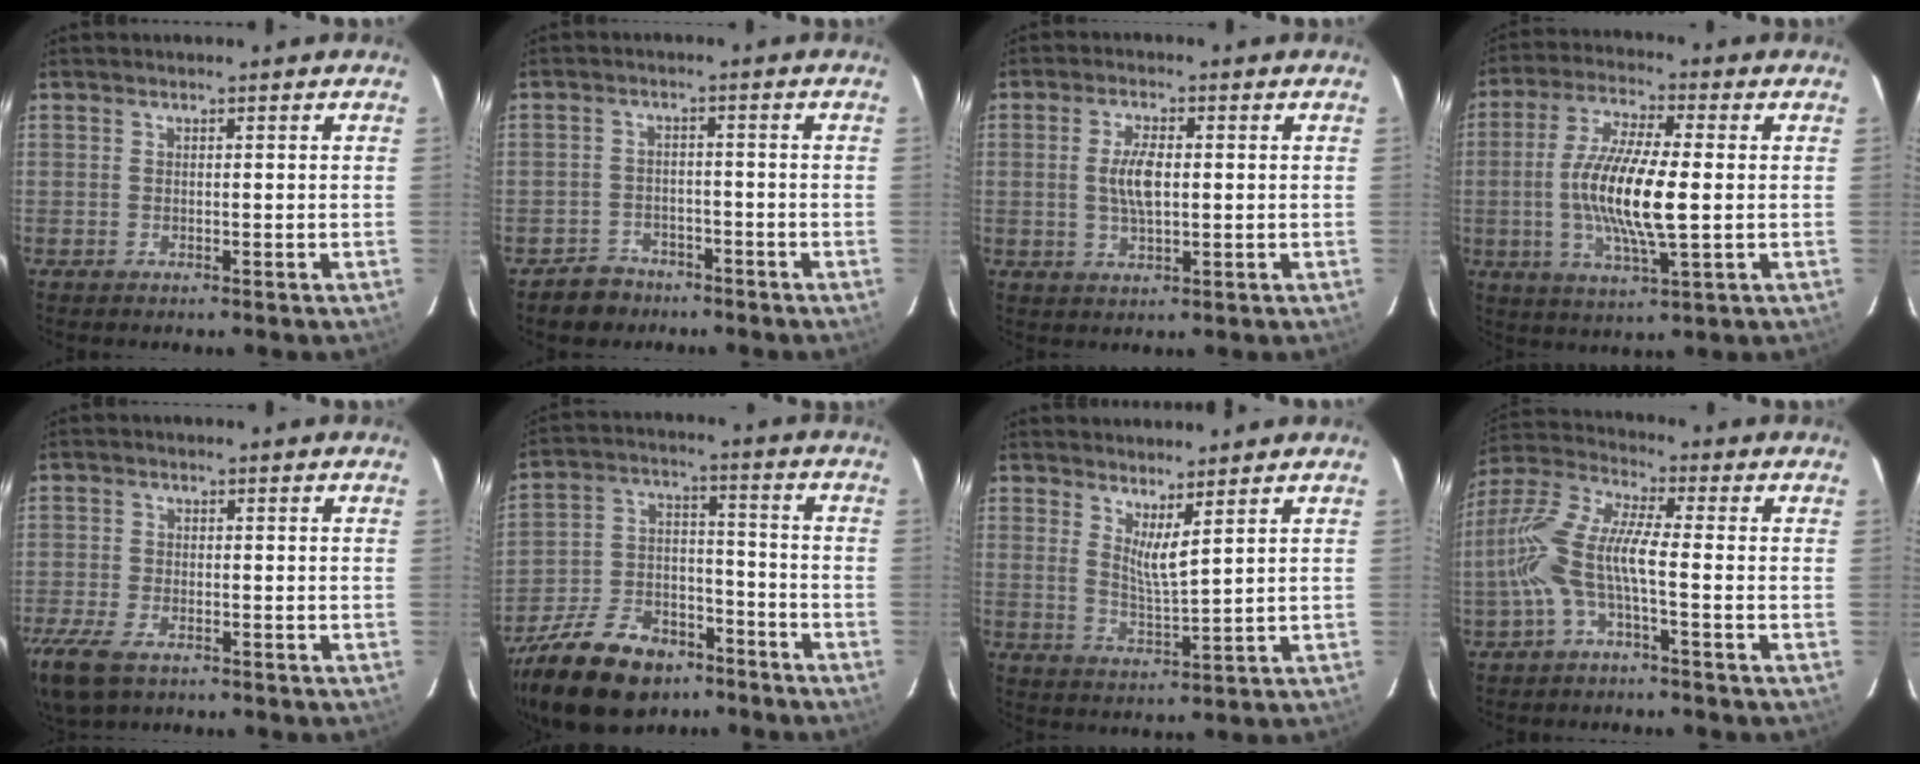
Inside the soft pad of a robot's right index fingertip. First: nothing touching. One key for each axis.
{"total": 5.4, "fx": -4.1, "fy": 3.6, "fz": 0.6, "tx": -0.028, "ty": 0.019, "tz": -0.060}
{"total": 5.6, "fx": 0.3, "fy": 2.3, "fz": 5.1, "tx": -0.099, "ty": 0.002, "tz": 0.006}
{"total": 13.8, "fx": -0.8, "fy": 2.9, "fz": 13.5, "tx": -0.267, "ty": -0.003, "tz": -0.017}
{"total": 10.3, "fx": -6.7, "fy": 4.9, "fz": 6.1, "tx": -0.161, "ty": -0.034, "tz": -0.126}
{"total": 22.1, "fx": -15.6, "fy": 11.4, "fz": 10.9, "tx": -0.244, "ty": 0.003, "tz": -0.252}
{"total": 4.7, "fx": 3.2, "fy": 0.0, "fz": 3.4, "tx": -0.061, "ty": -0.017, "tz": 0.053}
{"total": 10.5, "fx": -2.8, "fy": 1.8, "fz": 10.0, "tx": -0.217, "ty": 0.006, "tz": -0.055}